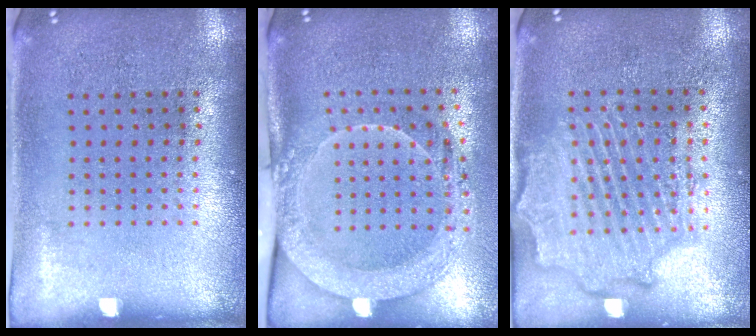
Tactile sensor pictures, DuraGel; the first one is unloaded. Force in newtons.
{"total": 2.0, "press": 2.0, "slide": 0.3}
{"total": 2.1, "press": 2.0, "slide": 0.4}